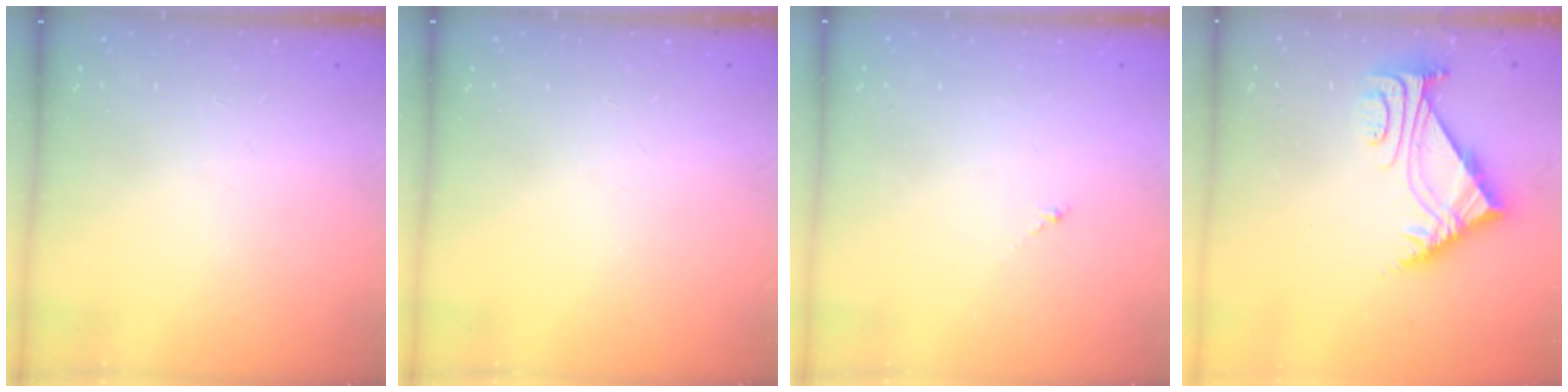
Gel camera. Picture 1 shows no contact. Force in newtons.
{"total": 0.0}
{"total": 0.0}
{"total": 5.7, "press": 5.6, "slide": 1.0}